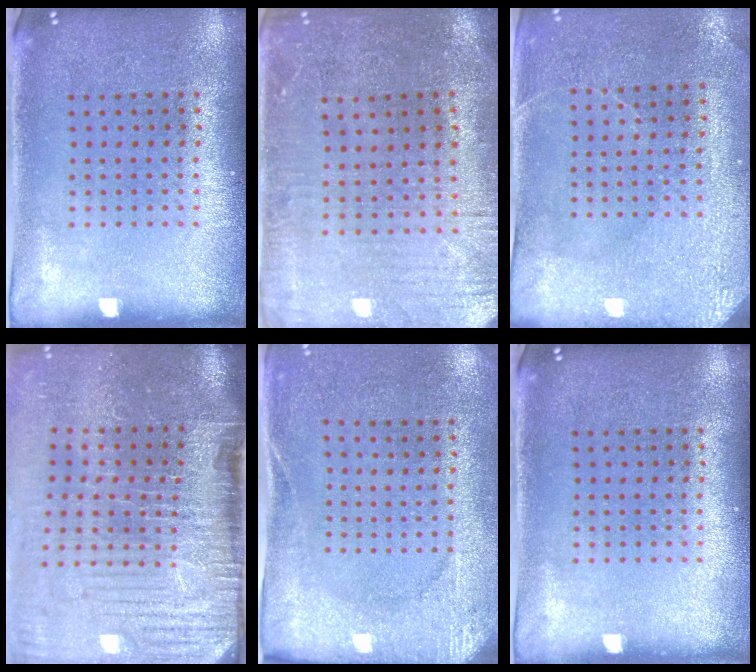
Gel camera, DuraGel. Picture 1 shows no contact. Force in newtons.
{"total": 0.7, "press": 0.5, "slide": 0.5}
{"total": 2.9, "press": 2.8, "slide": 0.7}
{"total": 5.1, "press": 4.2, "slide": 2.9}
{"total": 2.6, "press": 2.0, "slide": 1.6}
{"total": 0.0}